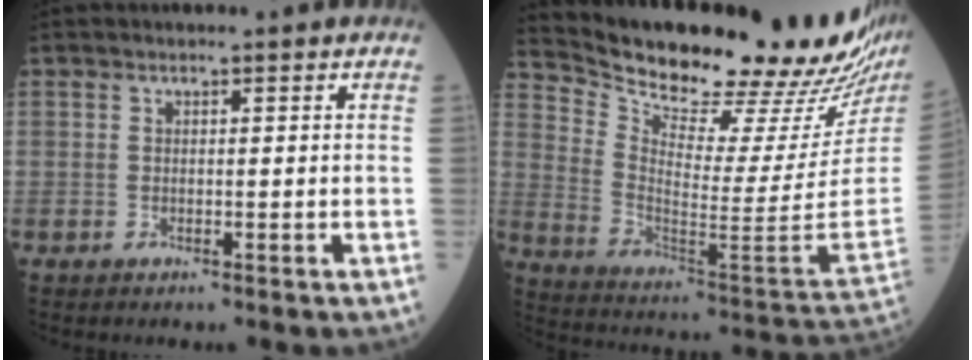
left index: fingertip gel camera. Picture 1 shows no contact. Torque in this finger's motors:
{"motor_torque": [0.97, -1.17, 0.26, 0.05]}